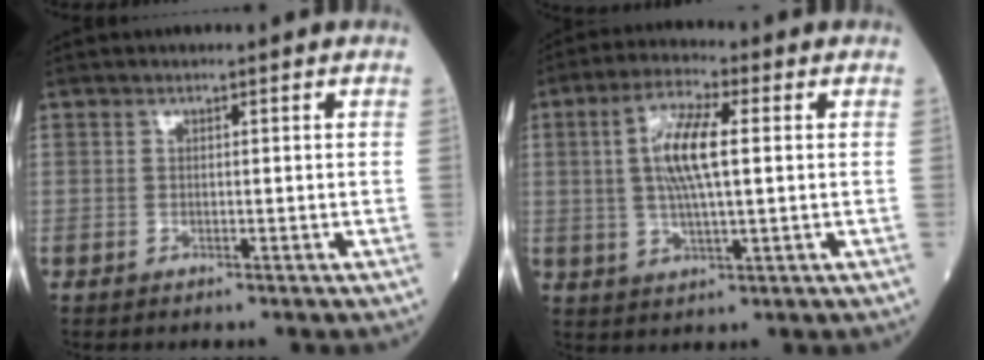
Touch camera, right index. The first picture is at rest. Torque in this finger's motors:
{"motor_torque": [0.35, 0.05, 0.22, 0.12]}